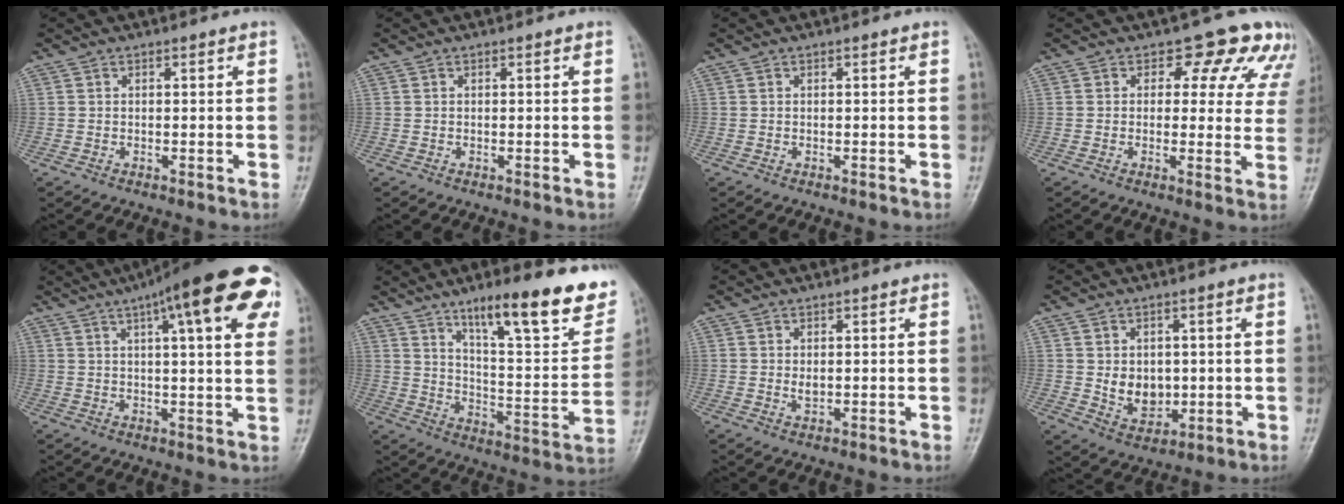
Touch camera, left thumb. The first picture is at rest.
{"total": 0.0}
{"total": 0.0}
{"total": 9.9, "force": [6.5, 6.0, 4.5], "torque": [-0.001, -0.023, 0.051]}
{"total": 21.8, "force": [10.0, 5.5, 18.6], "torque": [-0.248, 0.009, 0.128]}
{"total": 23.7, "force": [14.8, 5.6, 17.6], "torque": [-0.215, -0.063, 0.230]}
{"total": 1.5, "force": [0.3, 0.9, 1.2], "torque": [-0.015, -0.005, 0.008]}
{"total": 6.7, "force": [0.3, 5.2, 4.2], "torque": [-0.041, -0.011, 0.019]}